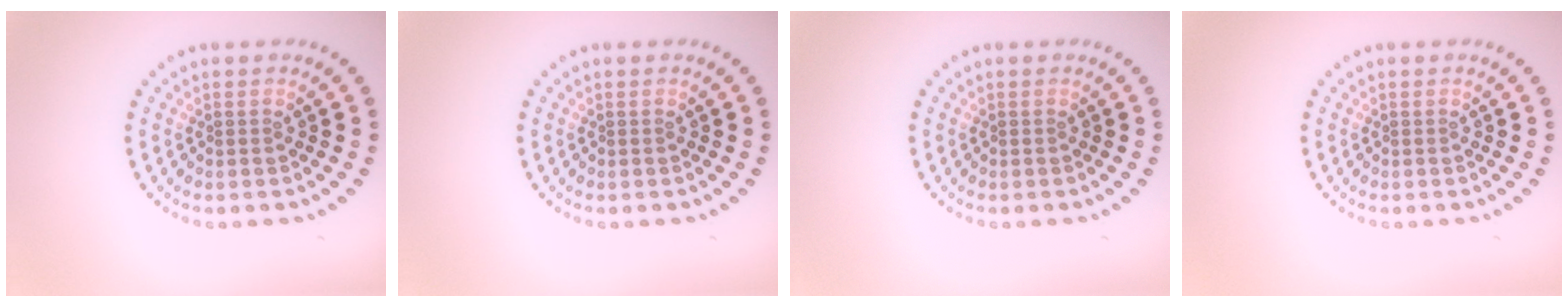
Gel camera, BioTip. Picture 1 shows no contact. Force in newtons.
{"total": 0.0}
{"total": 0.0}
{"total": 0.0}